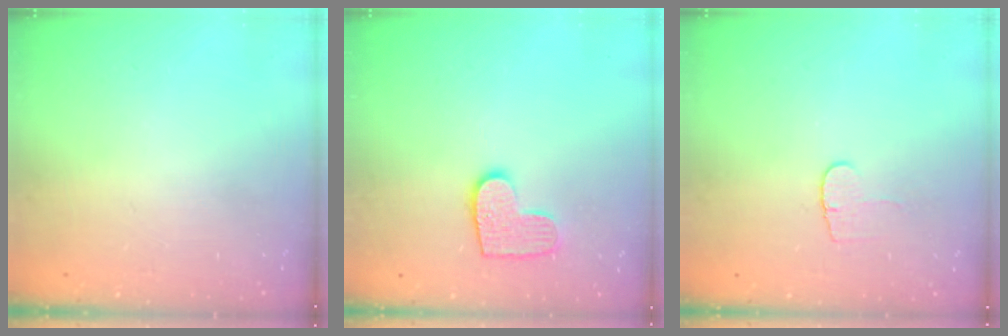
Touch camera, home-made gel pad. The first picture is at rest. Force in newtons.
{"total": 9.3, "press": 9.3, "slide": 0.3}
{"total": 4.8, "press": 4.8, "slide": 0.4}